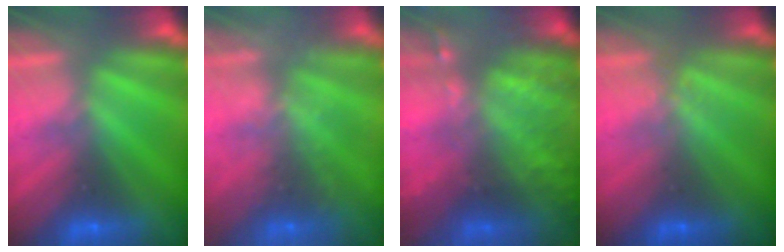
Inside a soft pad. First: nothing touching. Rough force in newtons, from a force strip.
{"total": 7.8}
{"total": 8.5}
{"total": 1.0}